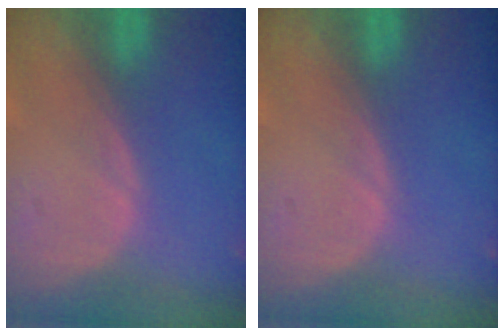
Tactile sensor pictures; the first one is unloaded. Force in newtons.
{"total": 0.0}